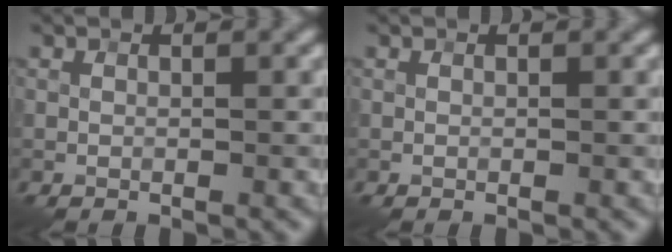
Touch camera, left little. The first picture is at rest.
{"total": 0.0}